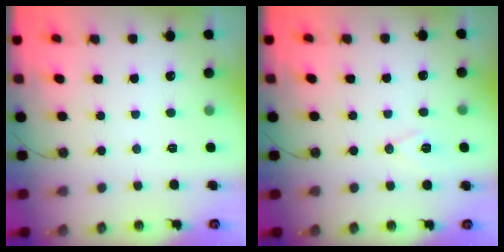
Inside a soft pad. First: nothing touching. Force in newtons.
{"total": 7.2, "press": 6.2, "slide": 3.7}